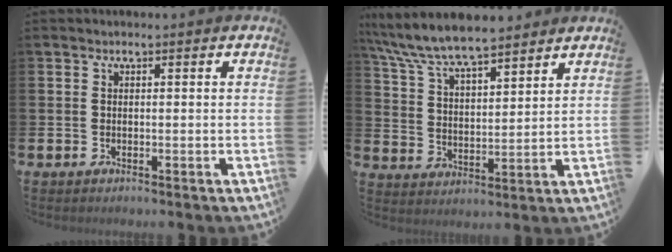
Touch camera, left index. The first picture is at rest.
{"total": 7.8, "force": [7.3, 1.1, 2.5], "torque": [-0.082, -0.038, 0.133]}